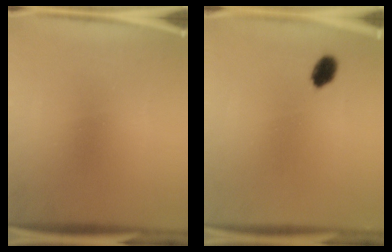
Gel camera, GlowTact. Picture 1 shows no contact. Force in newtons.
{"total": 3.8}